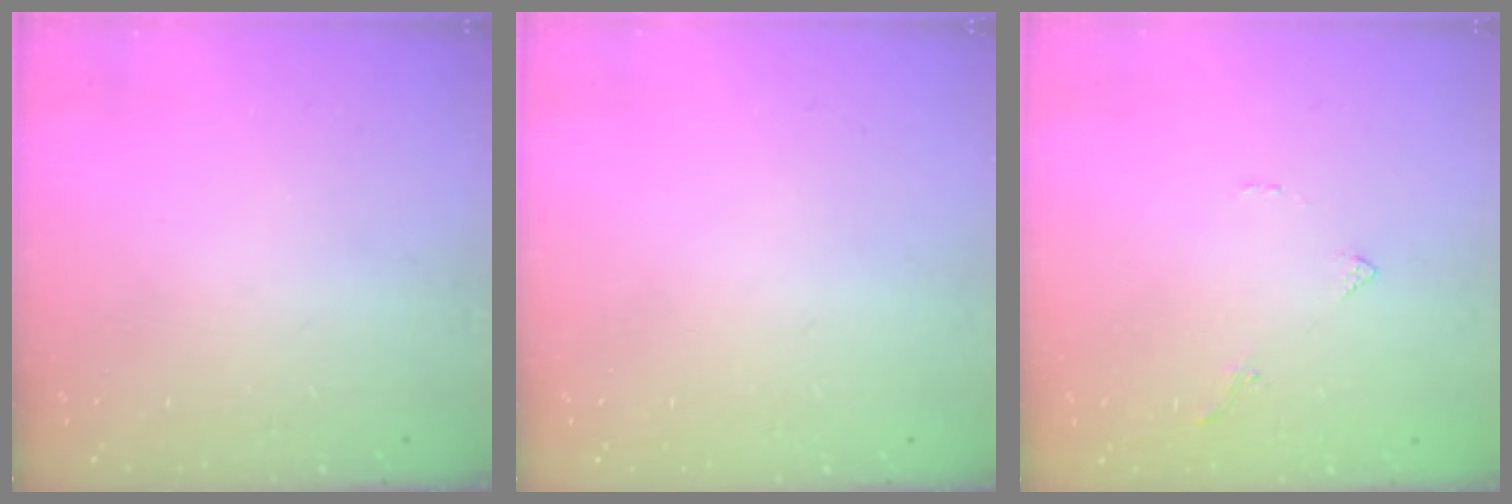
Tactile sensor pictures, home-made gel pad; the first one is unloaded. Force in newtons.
{"total": 1.9, "press": 1.9, "slide": 0.1}
{"total": 1.4, "press": 1.4, "slide": 0.4}